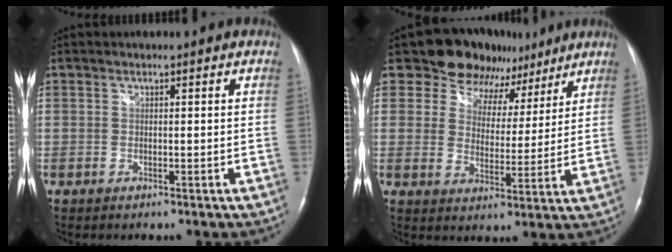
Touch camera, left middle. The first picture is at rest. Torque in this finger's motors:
{"motor_torque": [0.26, -0.20, -0.03, -0.01]}